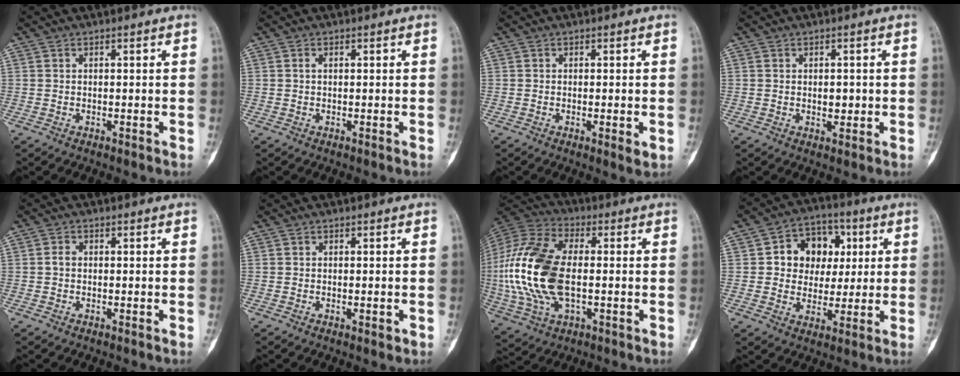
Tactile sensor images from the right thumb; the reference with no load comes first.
{"total": 0.6, "force": [0.1, 0.2, 0.6], "torque": [-0.013, 0.000, -0.001]}
{"total": 2.2, "force": [-0.4, 0.5, 2.1], "torque": [-0.034, -0.007, -0.005]}
{"total": 2.1, "force": [0.0, 1.3, 1.6], "torque": [-0.012, -0.001, 0.001]}
{"total": 1.2, "force": [-0.3, 0.7, 0.9], "torque": [-0.016, 0.001, -0.008]}
{"total": 1.2, "force": [-0.4, 0.4, 1.1], "torque": [-0.014, -0.003, -0.003]}
{"total": 21.5, "force": [-1.2, 11.8, 18.0], "torque": [-0.394, 0.006, -0.020]}
{"total": 12.0, "force": [2.4, 9.7, 6.6], "torque": [-0.046, 0.010, 0.035]}